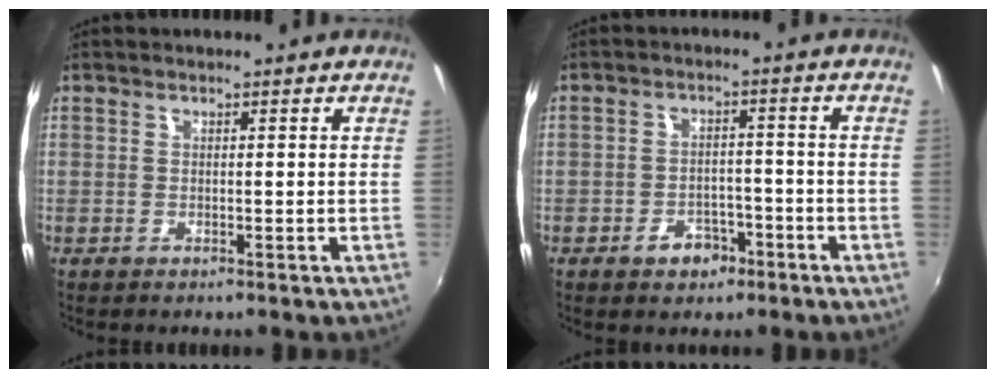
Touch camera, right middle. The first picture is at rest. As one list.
[{"total": 5.0, "force": [-3.1, 3.4, 2.0], "torque": [-0.045, 0.007, -0.036]}]